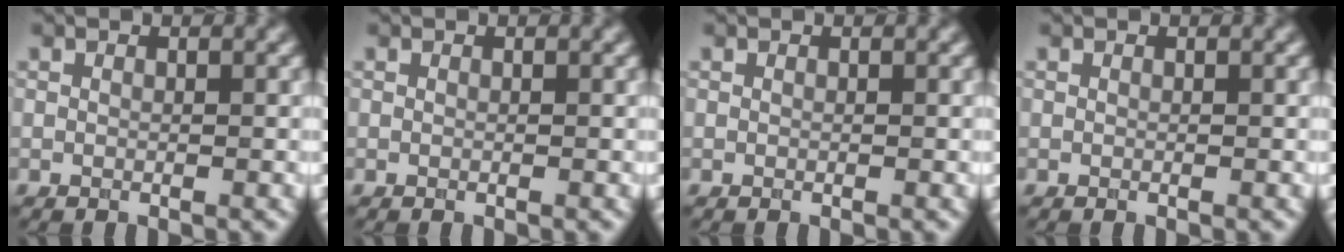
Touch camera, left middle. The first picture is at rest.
{"total": 0.0}
{"total": 0.0}
{"total": 0.0}